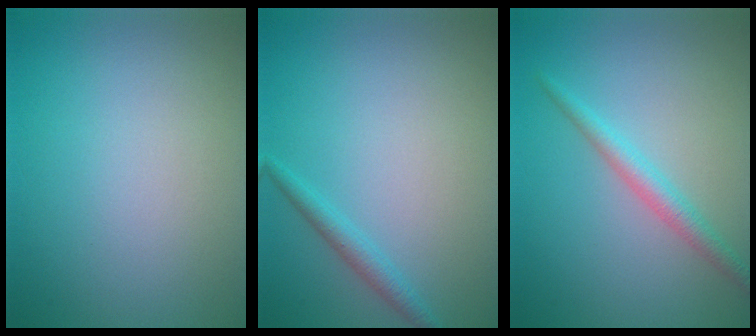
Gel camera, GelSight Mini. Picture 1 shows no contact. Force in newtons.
{"total": 1.5, "press": 1.5, "slide": 0.1}
{"total": 2.2, "press": 2.2, "slide": 0.0}